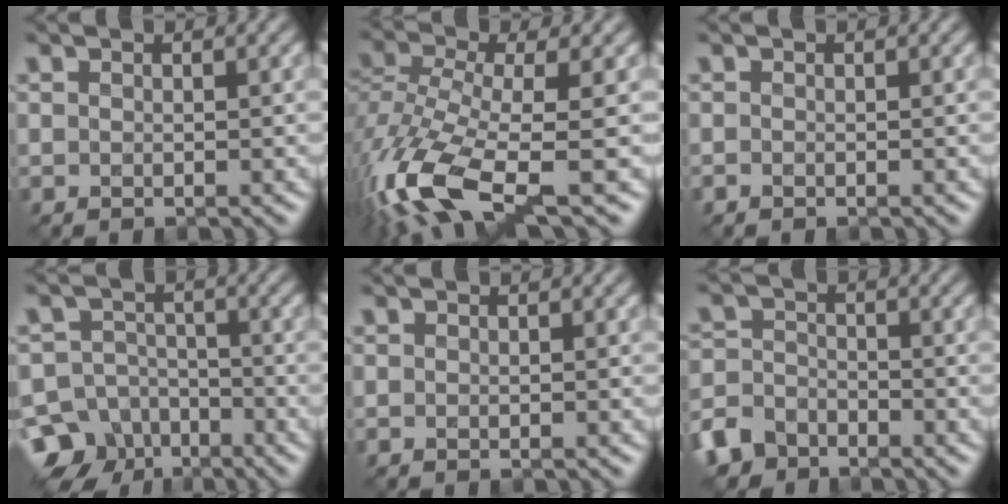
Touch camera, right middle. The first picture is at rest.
{"total": 11.1, "force": [-5.1, 3.8, 9.0], "torque": [-0.203, -0.015, -0.099]}
{"total": 0.0}
{"total": 9.6, "force": [-6.5, 6.7, 2.4], "torque": [-0.039, -0.015, -0.120]}
{"total": 0.0}
{"total": 4.8, "force": [-3.7, 2.8, 0.9], "torque": [-0.016, -0.007, -0.073]}